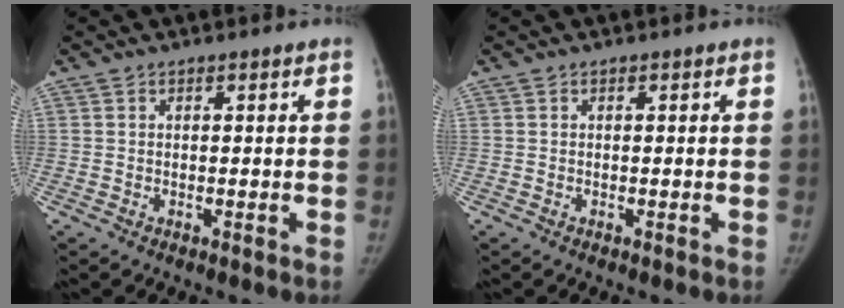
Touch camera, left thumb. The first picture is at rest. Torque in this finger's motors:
{"motor_torque": [0.00, 0.00, 0.25, -0.13, 0.00]}